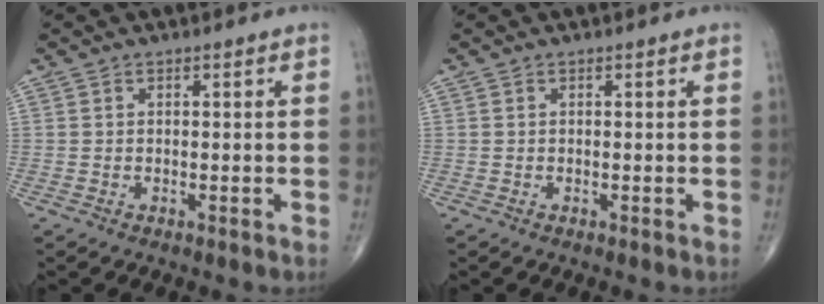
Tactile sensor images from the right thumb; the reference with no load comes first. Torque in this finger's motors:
{"motor_torque": [0.00, 0.00, 0.01, 0.01, 0.00]}